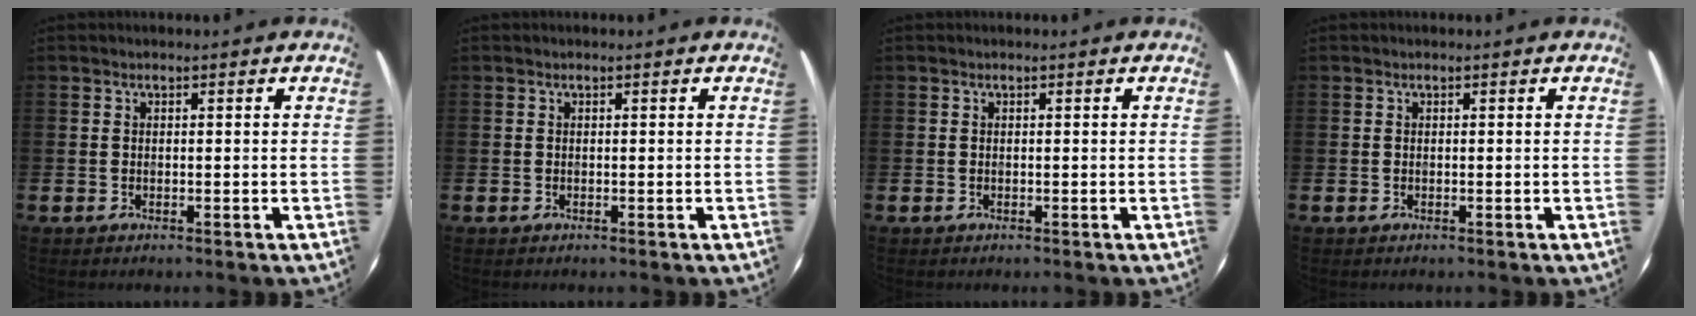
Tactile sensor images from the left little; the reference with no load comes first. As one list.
[{"total": 0.0}, {"total": 0.0}, {"total": 0.0}]